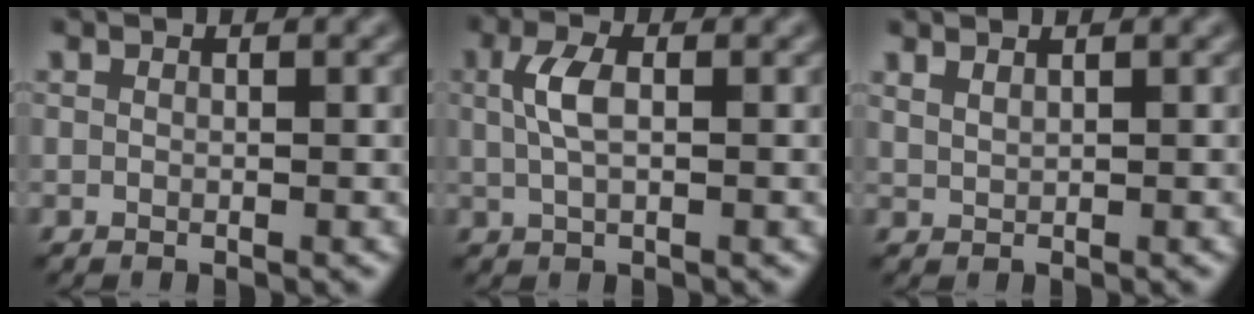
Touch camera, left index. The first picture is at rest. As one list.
[{"total": 2.5, "force": [0.1, 1.1, 2.2], "torque": [-0.053, 0.009, 0.005]}, {"total": 0.9, "force": [0.8, 0.3, 0.3], "torque": [-0.004, 0.003, 0.015]}]